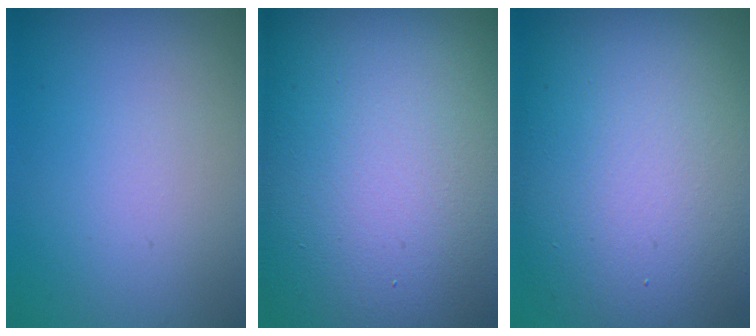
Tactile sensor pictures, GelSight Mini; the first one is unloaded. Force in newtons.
{"total": 24.5, "press": 24.5, "slide": 1.0}
{"total": 14.9, "press": 14.8, "slide": 0.9}